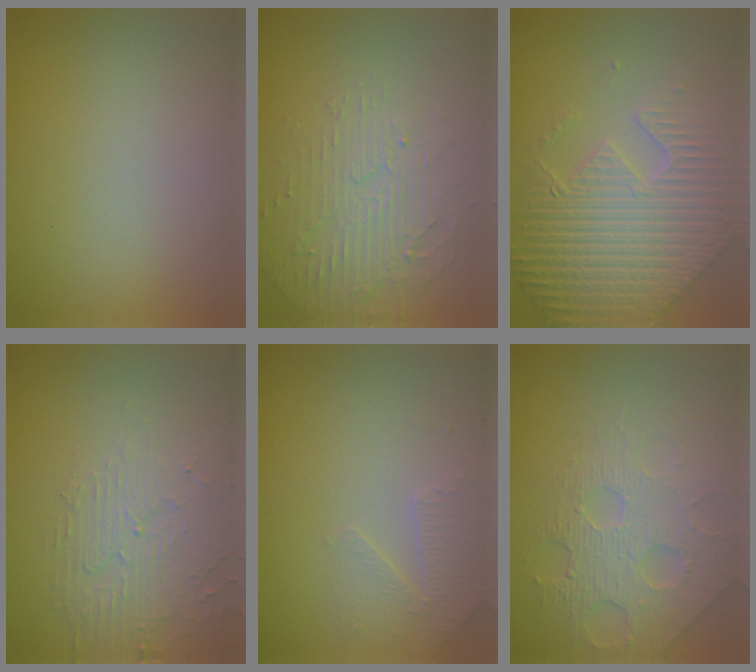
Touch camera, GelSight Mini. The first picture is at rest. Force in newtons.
{"total": 4.7, "press": 3.2, "slide": 3.5}
{"total": 8.8, "press": 6.3, "slide": 6.1}
{"total": 3.8, "press": 3.4, "slide": 1.8}
{"total": 2.3, "press": 2.2, "slide": 0.6}
{"total": 4.1, "press": 3.9, "slide": 1.1}